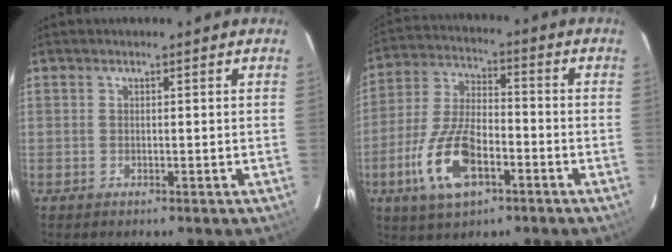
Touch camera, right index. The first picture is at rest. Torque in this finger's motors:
{"motor_torque": [1.63, -0.51, 0.99, 0.21]}